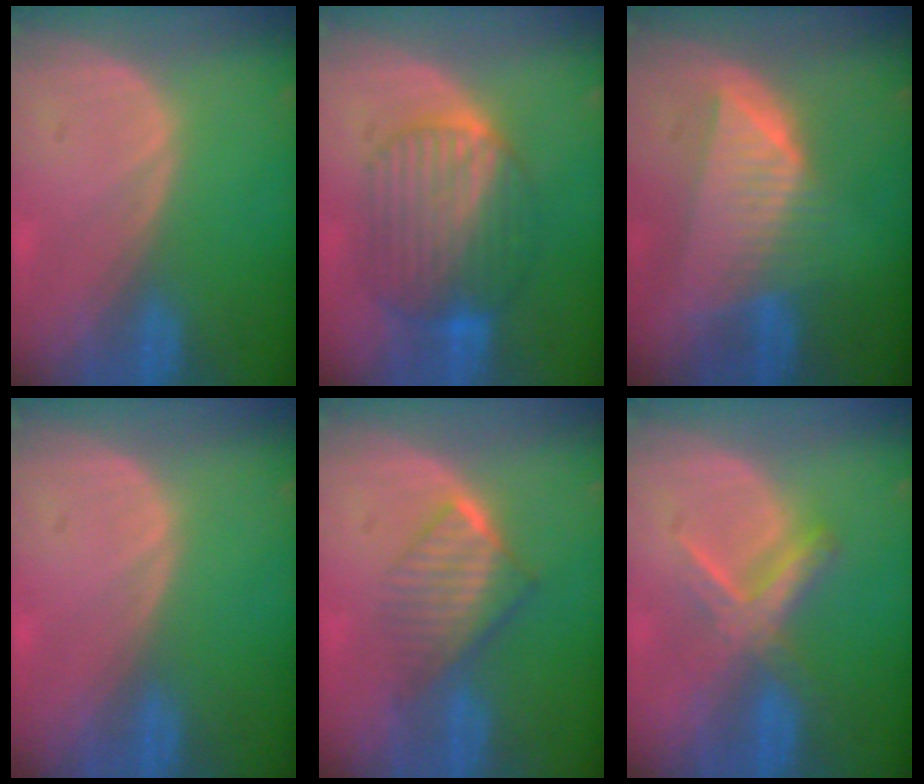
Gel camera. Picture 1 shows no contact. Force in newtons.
{"total": 9.2, "press": 9.2, "slide": 0.7}
{"total": 7.6, "press": 7.0, "slide": 3.0}
{"total": 0.0}
{"total": 6.4, "press": 5.7, "slide": 2.9}
{"total": 5.5, "press": 5.4, "slide": 1.0}